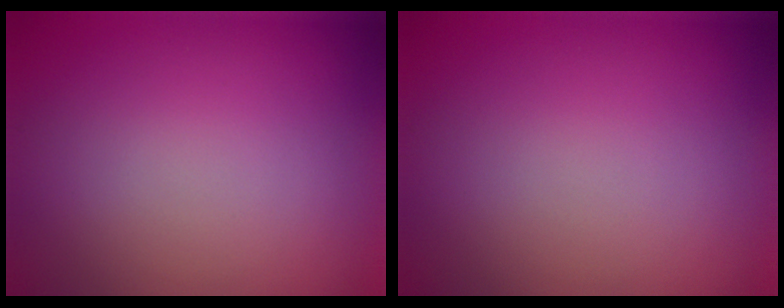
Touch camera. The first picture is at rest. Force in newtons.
{"total": 0.0}